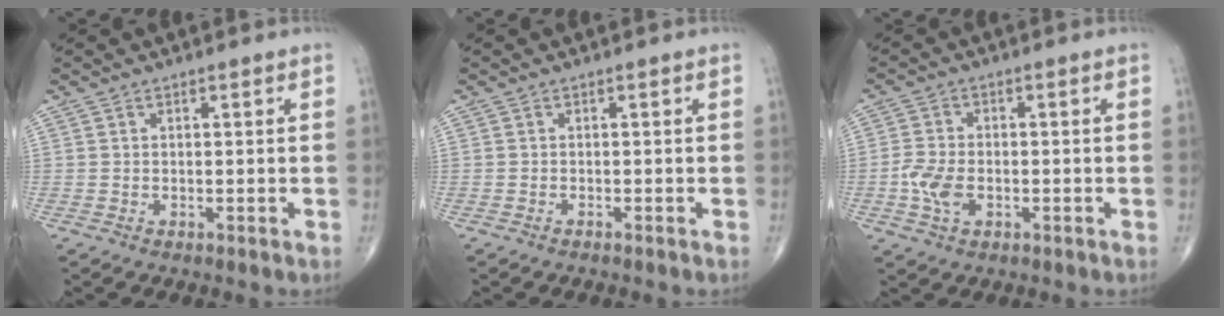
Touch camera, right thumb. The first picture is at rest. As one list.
[{"total": 0.0}, {"total": 5.7, "force": [-1.5, 3.5, 4.2], "torque": [-0.094, 0.007, -0.031]}]